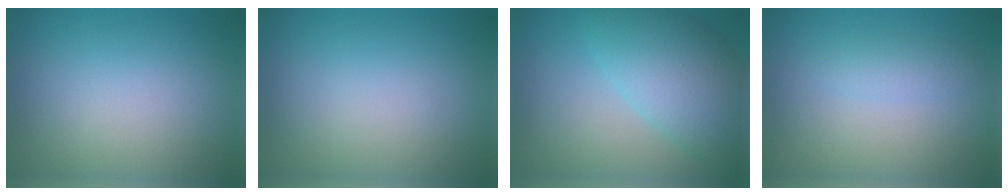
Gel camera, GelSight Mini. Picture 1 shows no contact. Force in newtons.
{"total": 0.0}
{"total": 5.5, "press": 5.5, "slide": 0.4}
{"total": 1.4, "press": 1.4, "slide": 0.1}